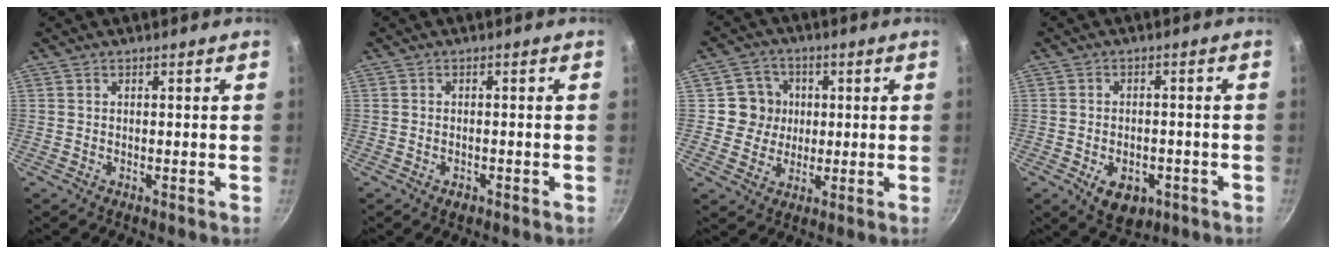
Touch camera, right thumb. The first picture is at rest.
{"total": 1.5, "force": [-0.9, 0.8, 0.9], "torque": [-0.017, 0.003, -0.013]}
{"total": 7.1, "force": [0.8, 6.8, 1.6], "torque": [0.015, 0.005, 0.003]}
{"total": 7.5, "force": [-3.0, 4.8, 4.9], "torque": [-0.049, 0.007, -0.035]}